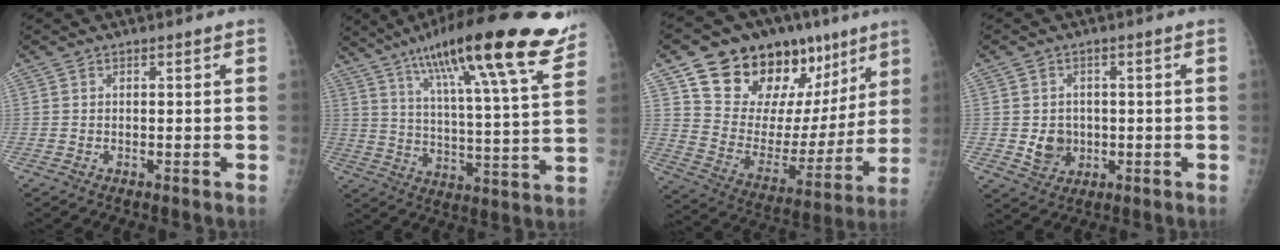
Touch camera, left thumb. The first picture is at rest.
{"total": 25.7, "force": [17.2, 3.6, 18.7], "torque": [-0.281, -0.044, 0.258]}
{"total": 26.4, "force": [14.7, 14.9, 16.1], "torque": [-0.197, -0.024, 0.248]}
{"total": 5.1, "force": [-0.3, 4.4, 2.4], "torque": [-0.016, 0.002, 0.003]}